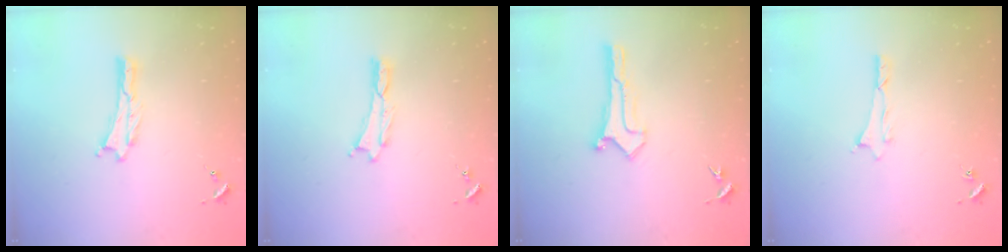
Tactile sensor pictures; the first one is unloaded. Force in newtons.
{"total": 0.0}
{"total": 0.0}
{"total": 0.6, "press": 0.5, "slide": 0.2}